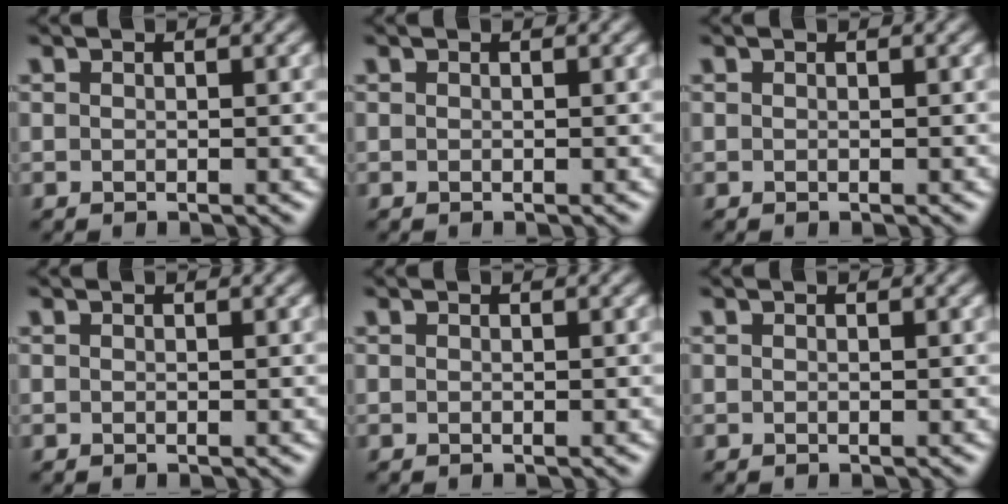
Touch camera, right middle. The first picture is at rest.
{"total": 0.0}
{"total": 0.0}
{"total": 0.0}
{"total": 0.0}
{"total": 0.0}